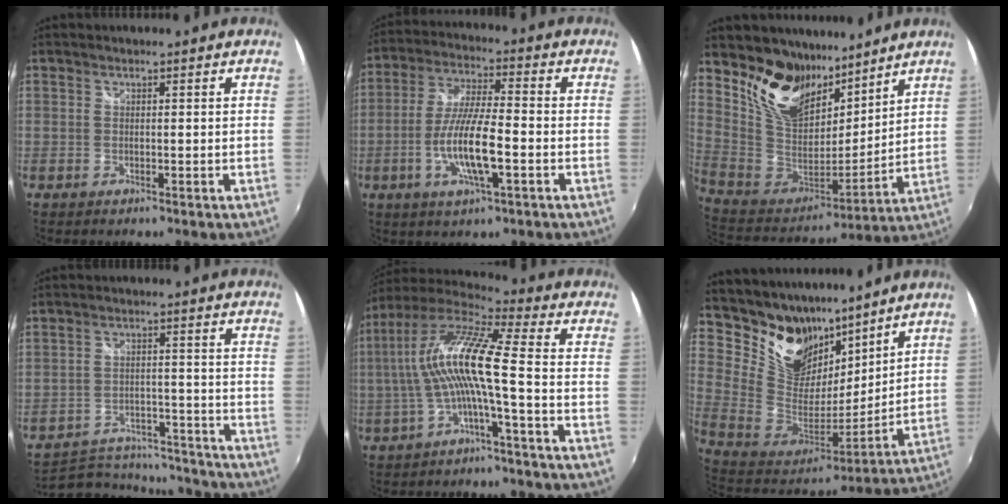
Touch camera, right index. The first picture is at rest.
{"total": 11.5, "force": [-3.6, 2.1, 10.7], "torque": [-0.215, -0.006, -0.067]}
{"total": 18.4, "force": [13.1, 10.1, 8.0], "torque": [-0.182, 0.007, 0.257]}
{"total": 16.0, "force": [-14.4, 5.8, 3.5], "torque": [-0.086, 0.028, -0.188]}
{"total": 12.3, "force": [-1.7, 0.3, 12.2], "torque": [-0.232, 0.010, -0.032]}
{"total": 20.3, "force": [15.1, 11.0, 7.9], "torque": [-0.201, 0.001, 0.290]}